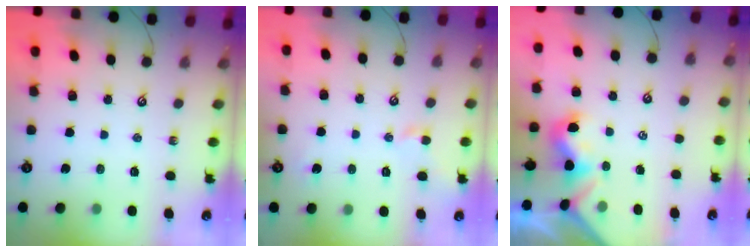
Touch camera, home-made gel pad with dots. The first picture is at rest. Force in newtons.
{"total": 1.0, "press": 0.9, "slide": 0.3}
{"total": 0.8, "press": 0.5, "slide": 0.6}